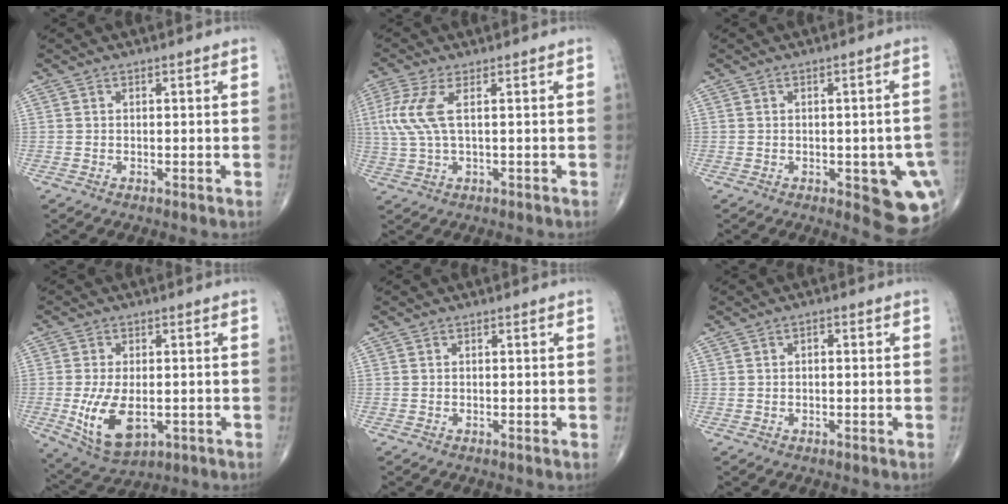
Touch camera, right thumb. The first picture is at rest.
{"total": 6.7, "force": [1.4, 2.1, 6.2], "torque": [-0.181, 0.008, 0.030]}
{"total": 11.7, "force": [-3.0, 4.5, 10.4], "torque": [-0.094, -0.003, -0.026]}
{"total": 10.8, "force": [-2.0, 5.9, 8.8], "torque": [-0.160, -0.011, -0.021]}
{"total": 0.0}
{"total": 1.2, "force": [0.2, 0.7, 1.0], "torque": [-0.011, 0.003, -0.001]}